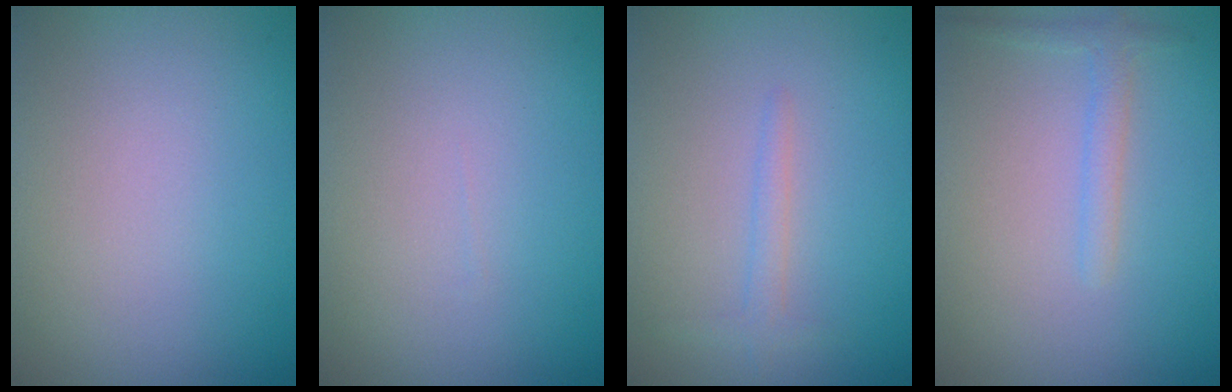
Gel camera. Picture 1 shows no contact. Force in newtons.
{"total": 0.0}
{"total": 1.3, "press": 1.3, "slide": 0.1}
{"total": 1.4, "press": 1.4, "slide": 0.1}